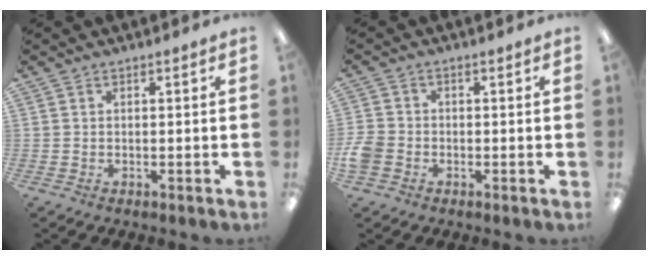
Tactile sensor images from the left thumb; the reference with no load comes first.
{"total": 4.7, "force": [-1.6, 3.7, 2.4], "torque": [-0.049, 0.009, -0.028]}